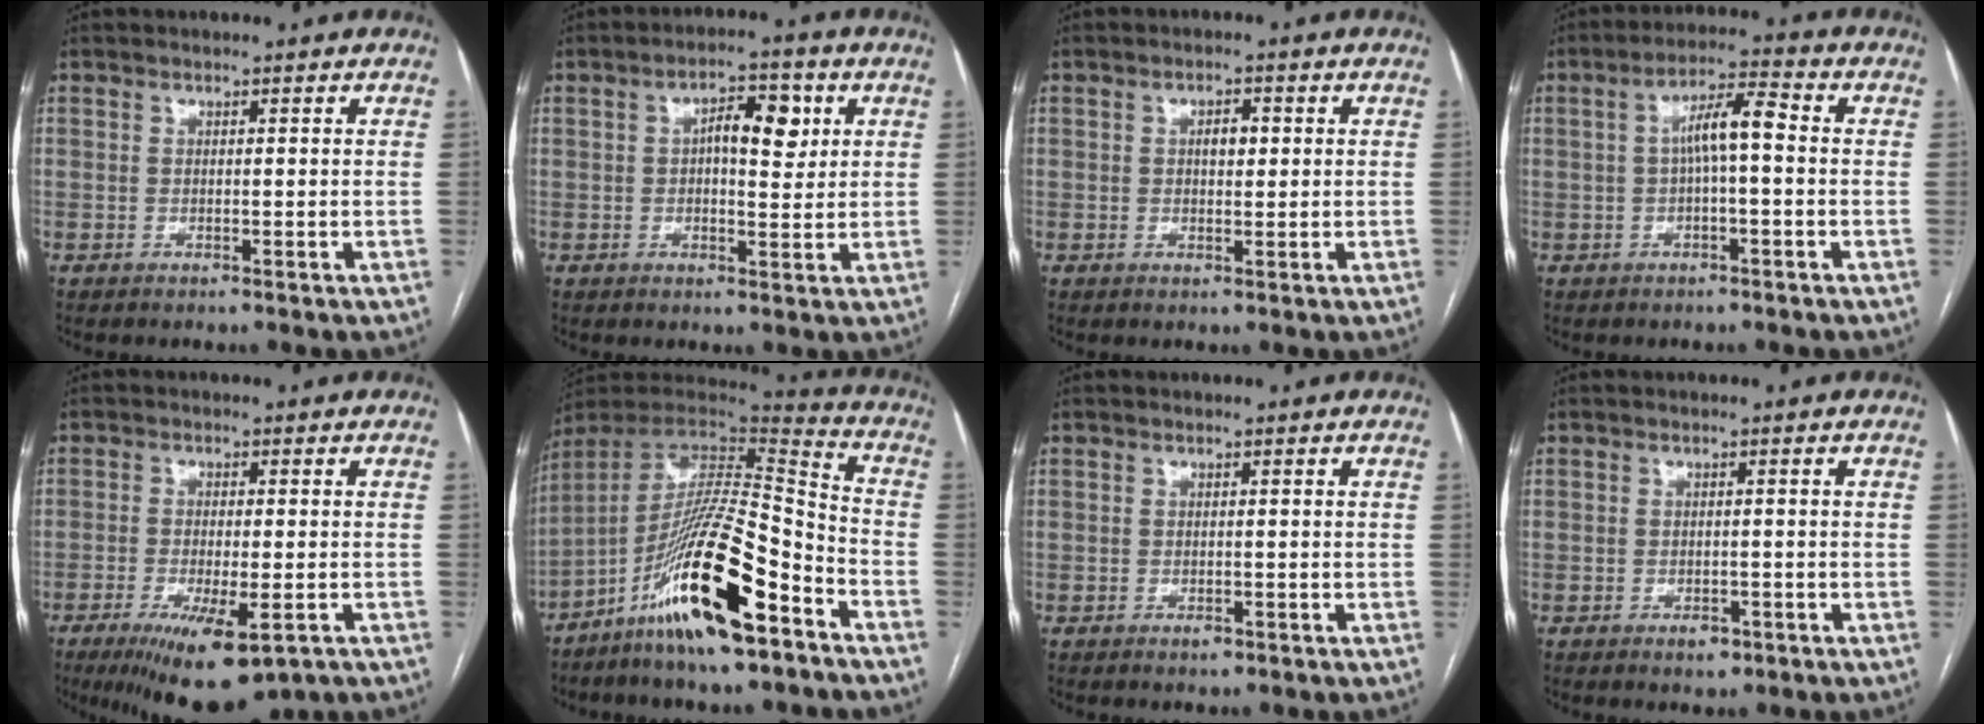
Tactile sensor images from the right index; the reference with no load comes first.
{"total": 6.7, "force": [1.7, 2.7, 5.9], "torque": [-0.092, 0.015, 0.026]}
{"total": 2.5, "force": [0.4, 1.3, 2.1], "torque": [-0.033, 0.007, 0.007]}
{"total": 6.2, "force": [0.2, 1.1, 6.1], "torque": [-0.109, 0.022, 0.003]}
{"total": 11.3, "force": [-6.2, 3.0, 8.9], "torque": [-0.143, -0.025, -0.090]}
{"total": 21.2, "force": [-11.5, 2.8, 17.5], "torque": [-0.332, -0.022, -0.207]}
{"total": 1.0, "force": [-0.6, 0.5, 0.6], "torque": [-0.008, 0.000, -0.004]}
{"total": 2.1, "force": [-1.2, 1.3, 1.2], "torque": [-0.012, 0.003, -0.009]}